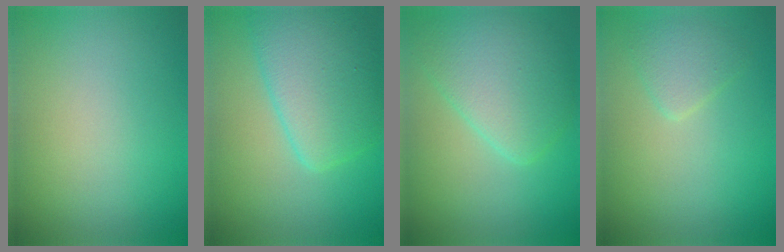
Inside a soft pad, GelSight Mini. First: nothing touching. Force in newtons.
{"total": 5.8, "press": 5.8, "slide": 0.2}
{"total": 5.3, "press": 5.3, "slide": 0.2}
{"total": 1.8, "press": 1.8, "slide": 0.1}